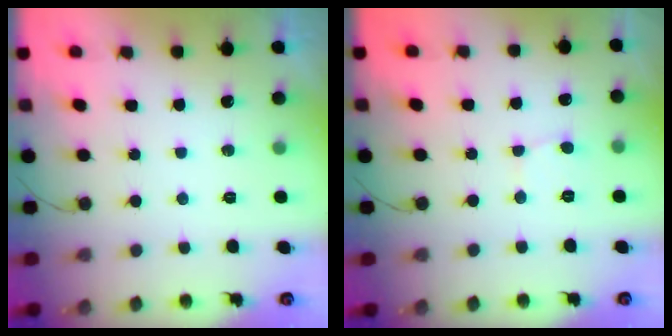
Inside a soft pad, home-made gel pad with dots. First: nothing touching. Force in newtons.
{"total": 2.2, "press": 2.2, "slide": 0.2}